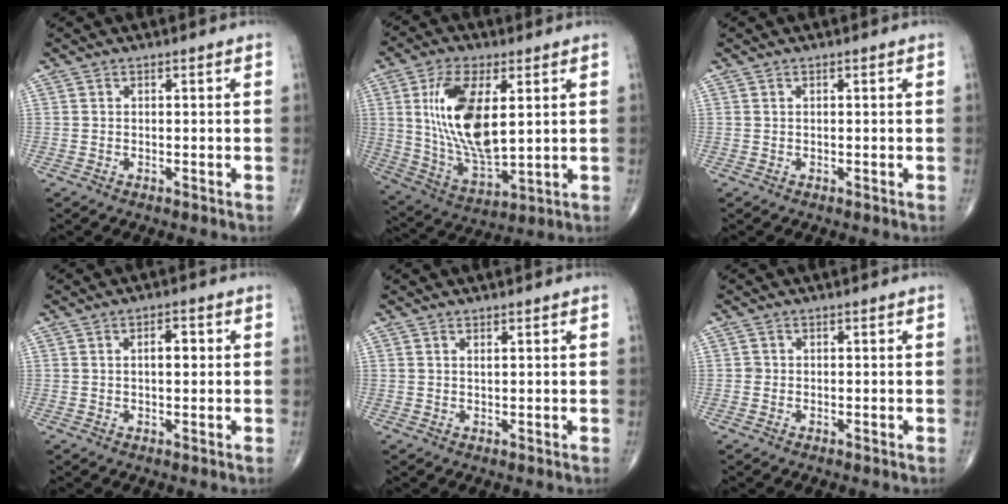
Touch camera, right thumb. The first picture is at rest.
{"total": 17.2, "force": [3.7, 7.8, 14.9], "torque": [-0.281, -0.022, 0.079]}
{"total": 0.0}
{"total": 3.1, "force": [0.5, 1.5, 2.7], "torque": [-0.035, 0.003, 0.006]}
{"total": 0.7, "force": [0.5, 0.2, 0.4], "torque": [-0.008, -0.001, 0.009]}
{"total": 0.6, "force": [-0.1, 0.6, 0.1], "torque": [0.002, 0.003, -0.003]}